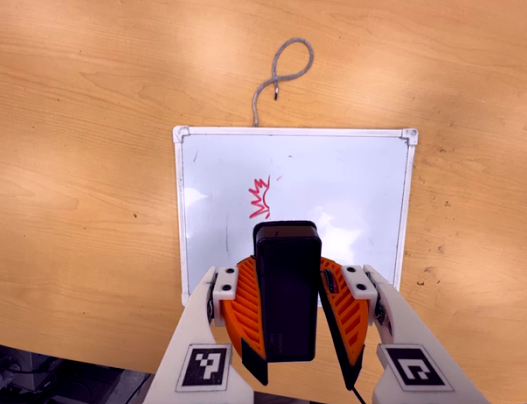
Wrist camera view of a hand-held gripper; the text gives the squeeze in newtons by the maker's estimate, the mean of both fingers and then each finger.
{"total": 8.4, "left": 8.5, "right": 8.3}